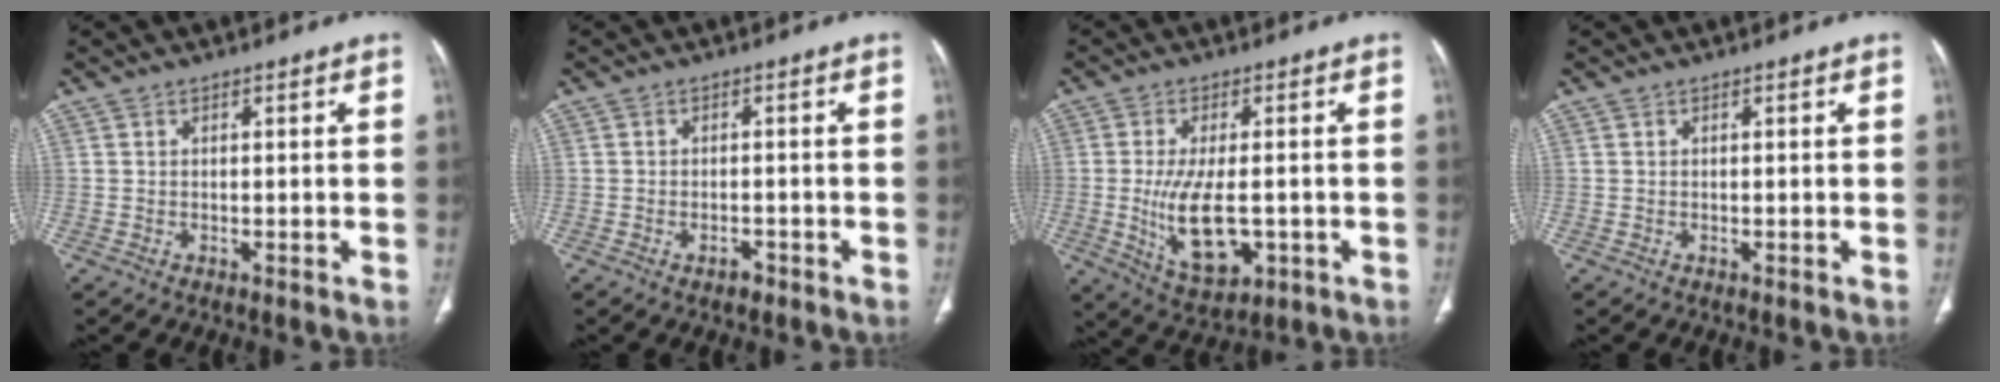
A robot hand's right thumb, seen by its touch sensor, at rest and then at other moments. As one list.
[{"total": 1.7, "force": [-1.1, 1.0, 0.9], "torque": [-0.013, 0.006, -0.015]}, {"total": 11.4, "force": [-2.0, 5.5, 9.8], "torque": [-0.175, -0.013, -0.019]}, {"total": 0.0}]